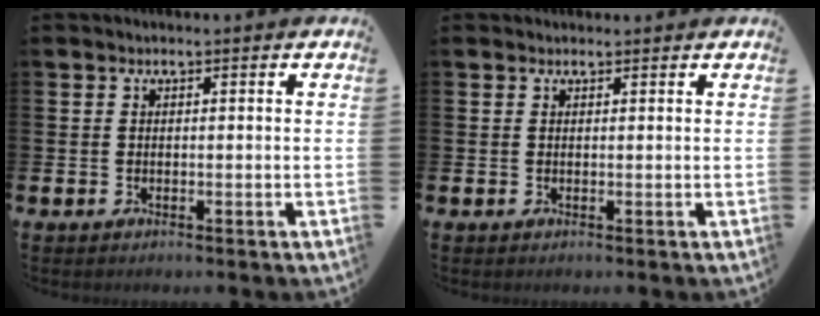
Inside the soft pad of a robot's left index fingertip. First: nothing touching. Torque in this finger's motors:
{"motor_torque": [0.03, -0.57, 0.43, 0.14]}